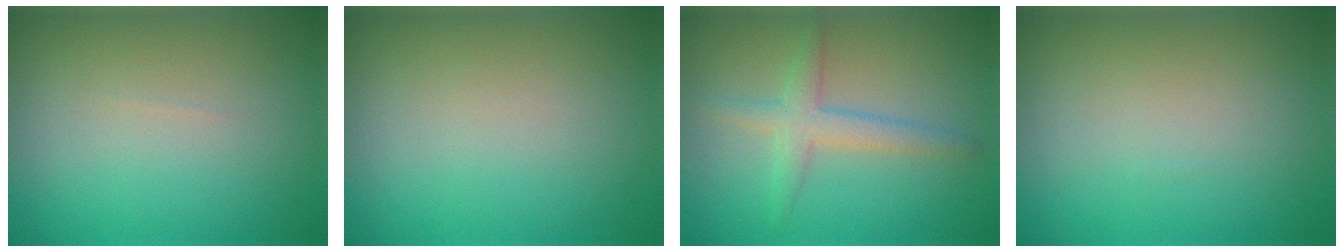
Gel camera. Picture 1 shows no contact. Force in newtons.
{"total": 0.0}
{"total": 2.8, "press": 2.7, "slide": 0.2}
{"total": 0.0}